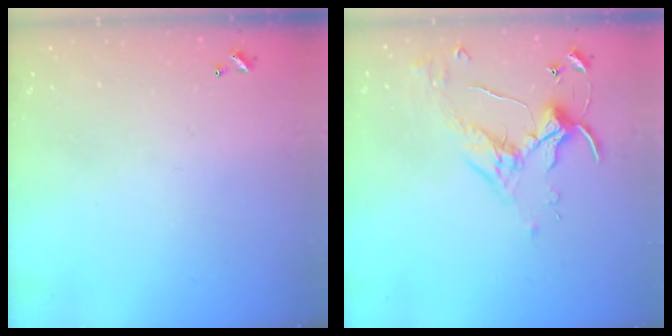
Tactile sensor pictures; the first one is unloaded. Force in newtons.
{"total": 3.9, "press": 3.8, "slide": 0.5}